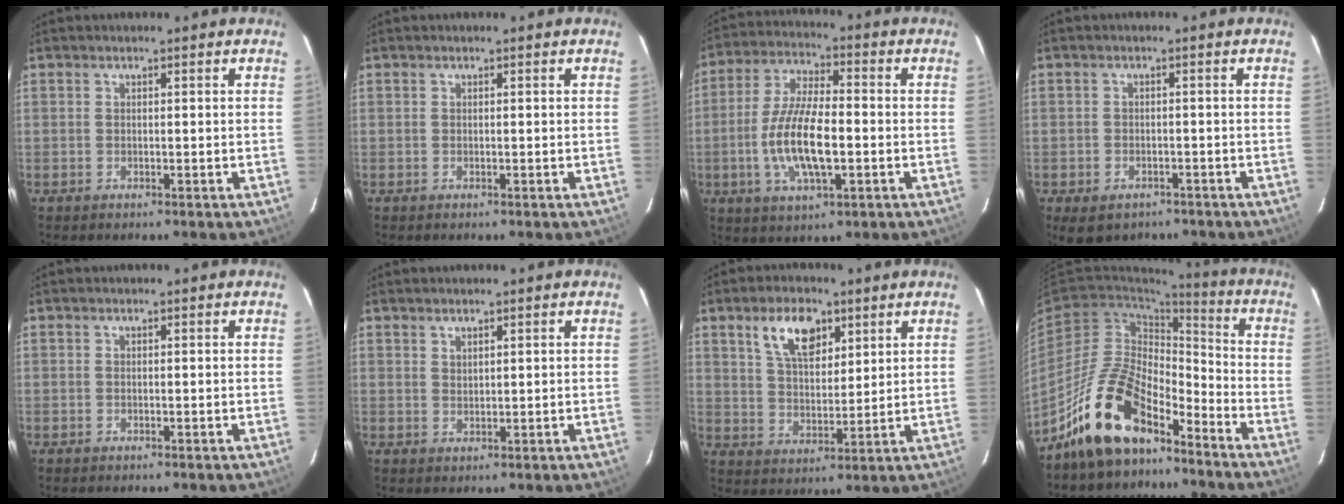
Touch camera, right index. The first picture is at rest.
{"total": 0.0}
{"total": 13.3, "force": [-2.8, 4.6, 12.2], "torque": [-0.246, -0.005, -0.050]}
{"total": 6.3, "force": [-4.2, 3.9, 2.7], "torque": [-0.055, -0.010, -0.053]}
{"total": 0.0}
{"total": 1.5, "force": [1.2, 0.6, 0.5], "torque": [-0.006, 0.001, 0.023]}
{"total": 9.6, "force": [5.2, 4.8, 6.4], "torque": [-0.113, 0.013, 0.098]}
{"total": 16.1, "force": [-11.7, 6.7, 8.8], "torque": [-0.174, 0.019, -0.209]}